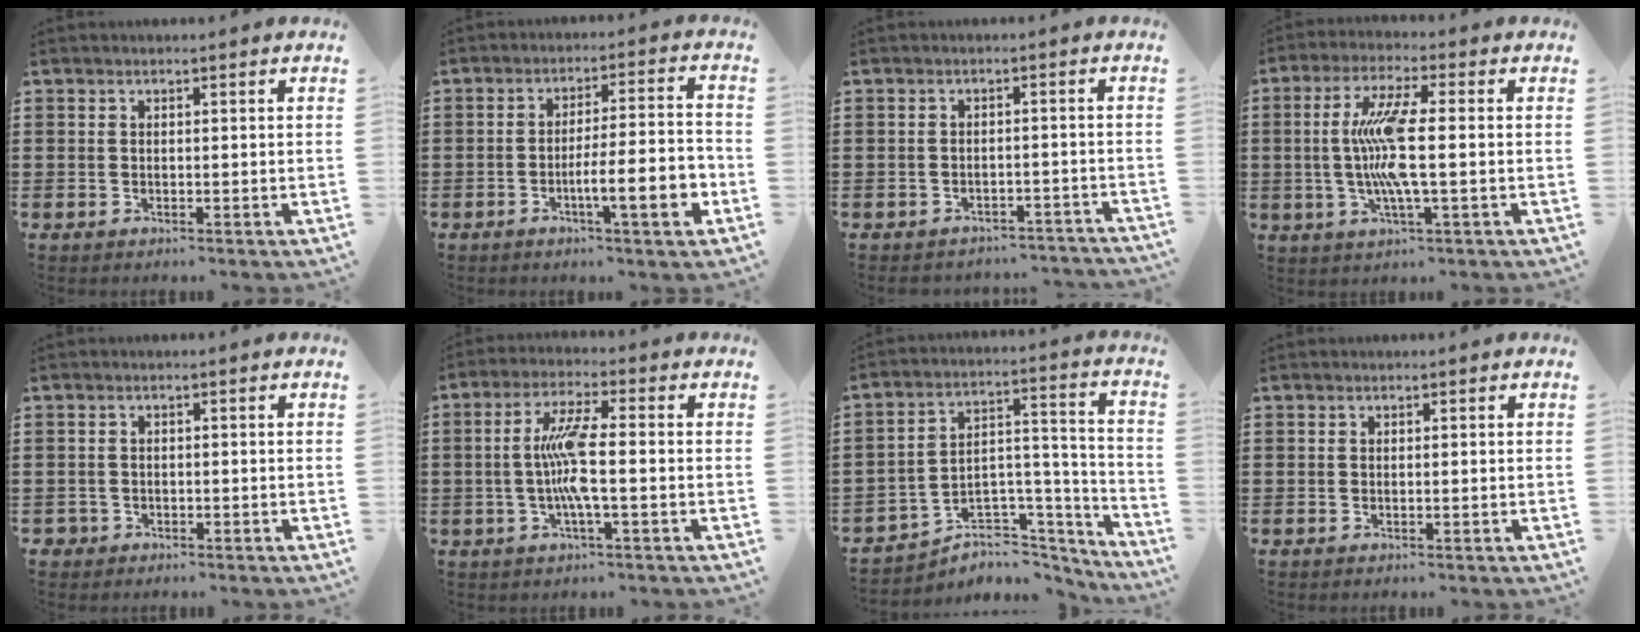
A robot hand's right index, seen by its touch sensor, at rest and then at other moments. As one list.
[{"total": 8.6, "force": [-3.2, 1.2, 7.8], "torque": [-0.119, -0.005, -0.056]}, {"total": 2.2, "force": [-2.2, 0.3, -0.1], "torque": [-0.007, 0.000, -0.049]}, {"total": 9.3, "force": [-0.5, 1.3, 9.2], "torque": [-0.198, -0.015, -0.021]}, {"total": 1.2, "force": [-0.8, 0.9, 0.2], "torque": [-0.007, 0.001, -0.018]}, {"total": 7.4, "force": [-0.8, 1.0, 7.3], "torque": [-0.153, -0.006, -0.025]}, {"total": 4.4, "force": [-3.0, 3.2, 0.6], "torque": [-0.022, -0.005, -0.057]}, {"total": 0.0}]